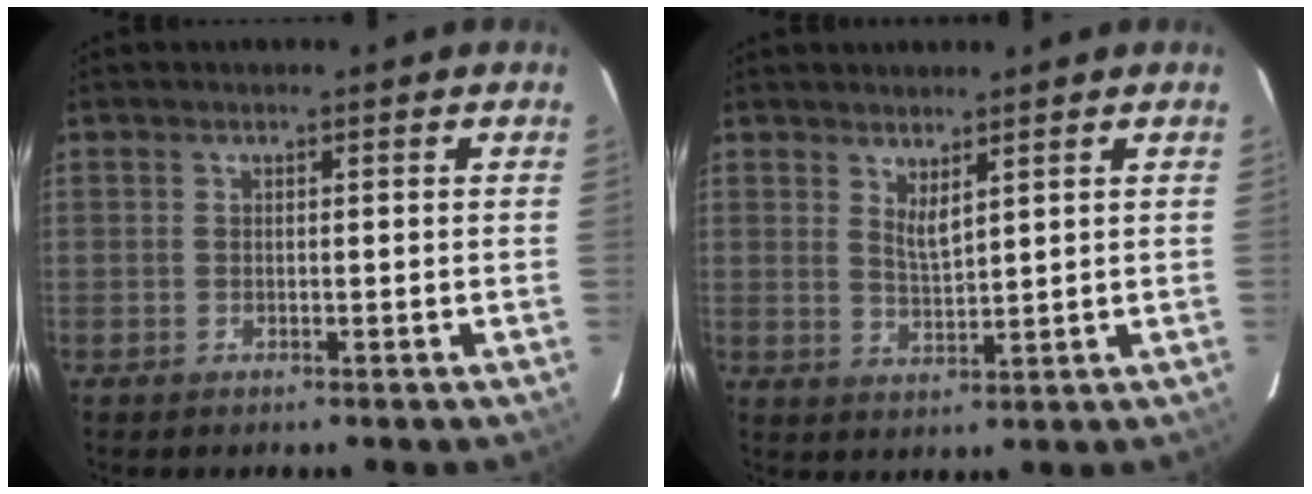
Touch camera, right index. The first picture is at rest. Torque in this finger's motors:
{"motor_torque": [-0.04, 0.11, 0.03, 0.04]}